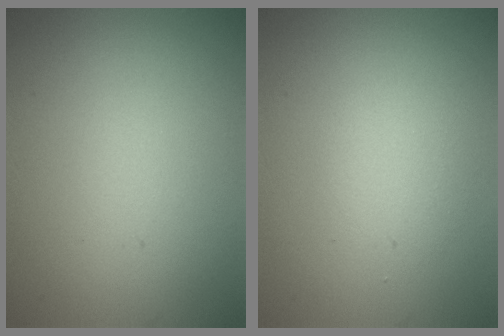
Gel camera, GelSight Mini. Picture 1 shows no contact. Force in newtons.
{"total": 1.6, "press": 1.6, "slide": 0.2}